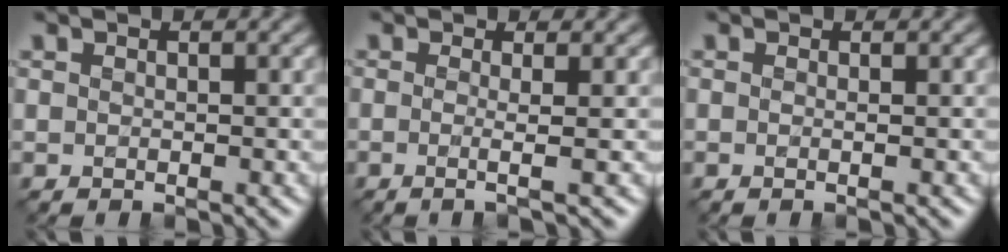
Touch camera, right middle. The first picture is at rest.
{"total": 2.4, "force": [-0.1, 0.8, 2.2], "torque": [-0.032, 0.001, -0.028]}
{"total": 0.7, "force": [0.0, 0.2, 0.7], "torque": [-0.012, -0.008, -0.010]}